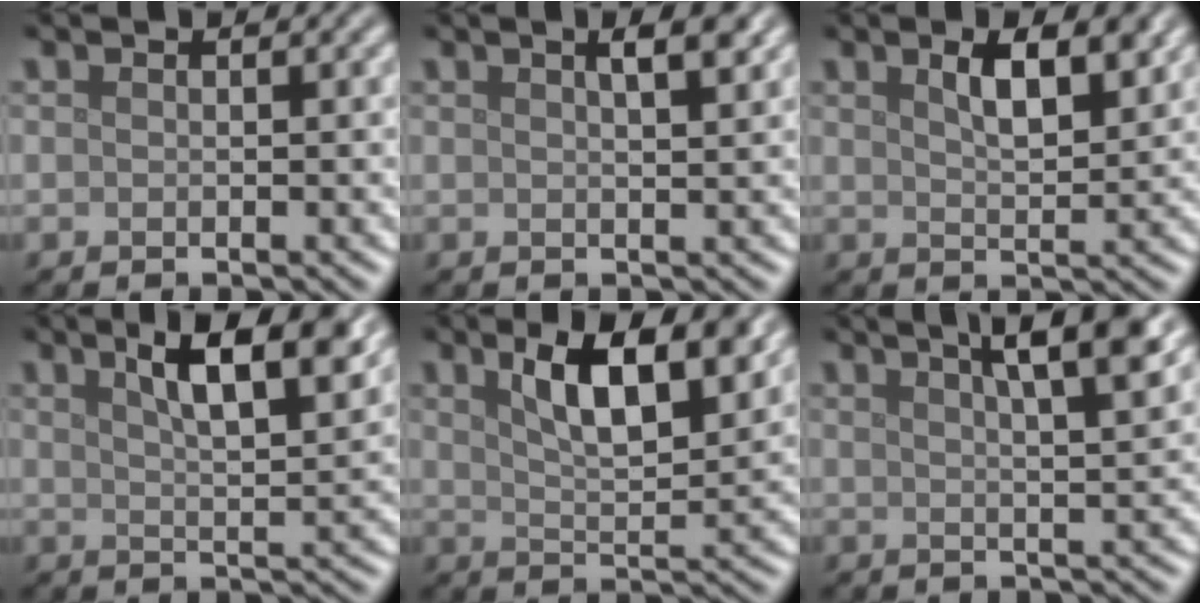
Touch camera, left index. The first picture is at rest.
{"total": 3.4, "force": [1.8, 1.2, 2.6], "torque": [-0.009, 0.013, 0.007]}
{"total": 4.0, "force": [2.0, 1.3, 3.1], "torque": [-0.052, 0.002, 0.036]}
{"total": 7.1, "force": [3.9, 1.9, 5.6], "torque": [-0.077, 0.012, 0.058]}
{"total": 7.2, "force": [3.6, 2.4, 5.7], "torque": [-0.092, 0.003, 0.058]}
{"total": 6.5, "force": [3.7, 1.6, 5.1], "torque": [-0.050, 0.025, 0.034]}